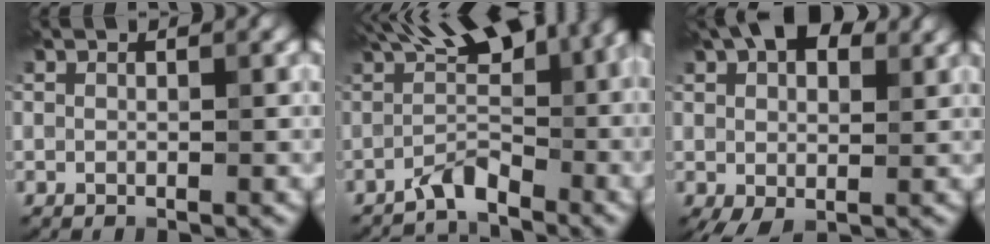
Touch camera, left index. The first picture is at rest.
{"total": 7.4, "force": [-2.2, 3.1, 6.3], "torque": [-0.086, 0.023, -0.055]}
{"total": 7.2, "force": [1.8, 4.3, 5.5], "torque": [-0.098, 0.016, 0.022]}